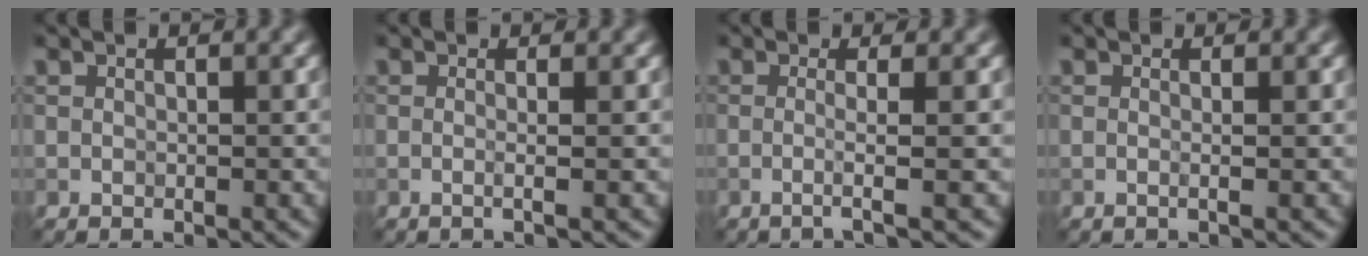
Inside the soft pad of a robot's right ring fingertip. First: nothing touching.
{"total": 1.9, "force": [0.0, 0.8, 1.7], "torque": [-0.014, -0.004, -0.023]}
{"total": 2.4, "force": [-0.3, 0.6, 2.3], "torque": [-0.035, -0.008, -0.020]}
{"total": 1.1, "force": [0.0, 0.4, 1.0], "torque": [-0.011, -0.005, -0.009]}